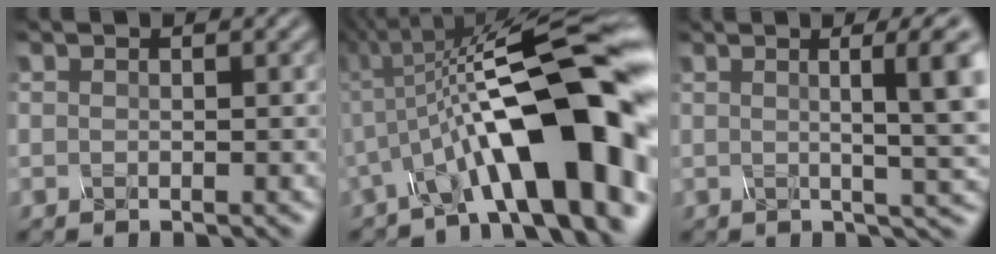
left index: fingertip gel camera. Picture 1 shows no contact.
{"total": 15.0, "force": [-3.3, 4.9, 13.7], "torque": [-0.182, 0.031, -0.061]}
{"total": 8.3, "force": [1.3, 2.1, 7.9], "torque": [-0.072, 0.018, 0.013]}